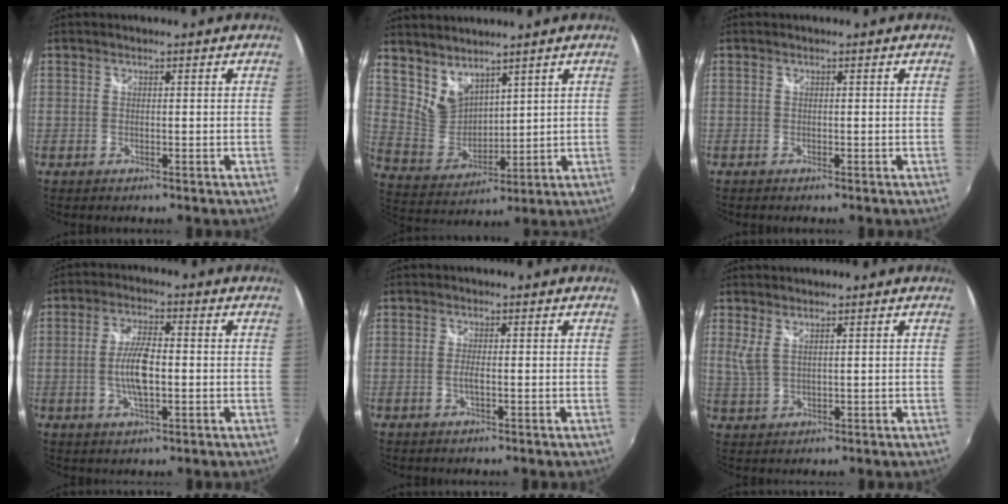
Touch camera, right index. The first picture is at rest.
{"total": 8.3, "force": [6.4, 4.2, 3.0], "torque": [-0.055, 0.001, 0.145]}
{"total": 0.0}
{"total": 7.2, "force": [-1.0, 2.5, 6.7], "torque": [-0.133, 0.000, -0.018]}
{"total": 1.4, "force": [-0.4, 0.0, 1.3], "torque": [-0.026, -0.003, -0.008]}
{"total": 2.8, "force": [1.6, 0.8, 2.2], "torque": [-0.048, -0.005, 0.033]}